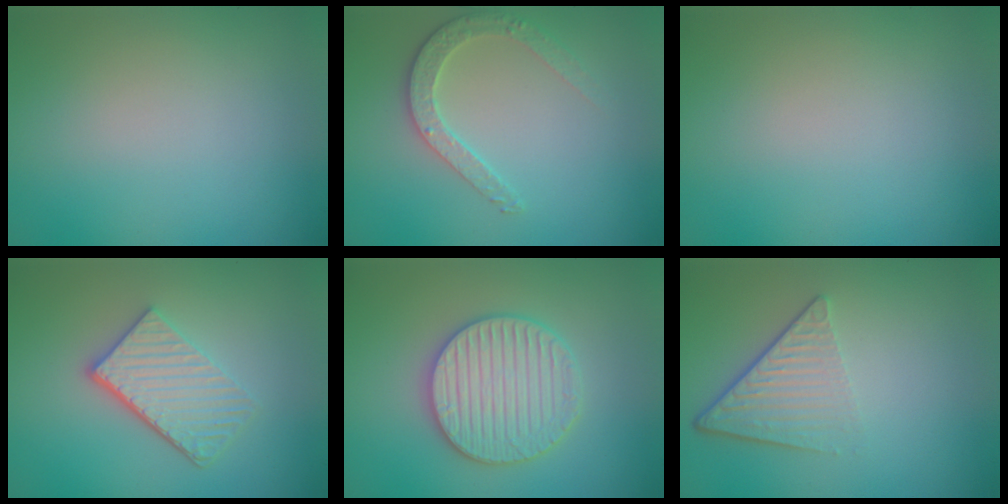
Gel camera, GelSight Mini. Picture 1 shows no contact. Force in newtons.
{"total": 2.7, "press": 2.6, "slide": 0.7}
{"total": 0.0}
{"total": 4.6, "press": 3.5, "slide": 2.9}
{"total": 5.7, "press": 5.6, "slide": 1.1}
{"total": 4.6, "press": 2.9, "slide": 3.5}